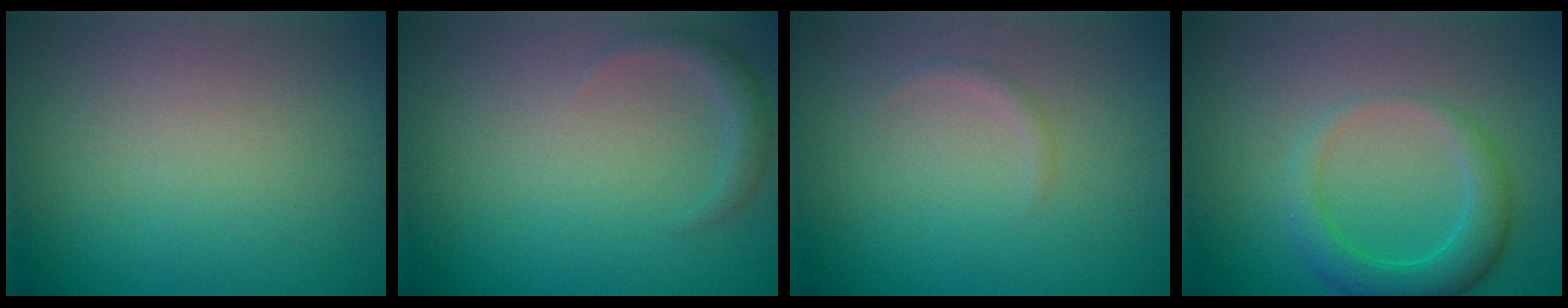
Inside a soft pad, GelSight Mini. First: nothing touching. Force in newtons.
{"total": 1.6, "press": 1.6, "slide": 0.2}
{"total": 0.8, "press": 0.8, "slide": 0.0}
{"total": 3.8, "press": 3.7, "slide": 0.2}